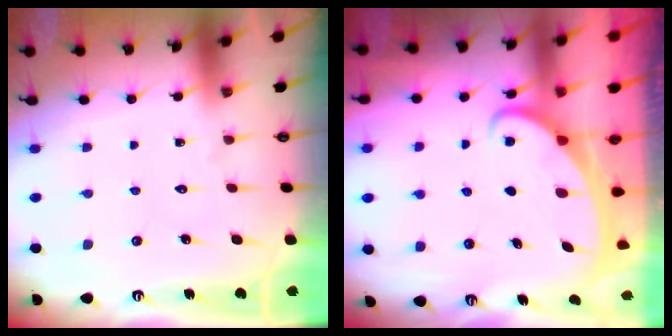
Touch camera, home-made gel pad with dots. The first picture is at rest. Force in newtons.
{"total": 2.1, "press": 2.0, "slide": 0.4}